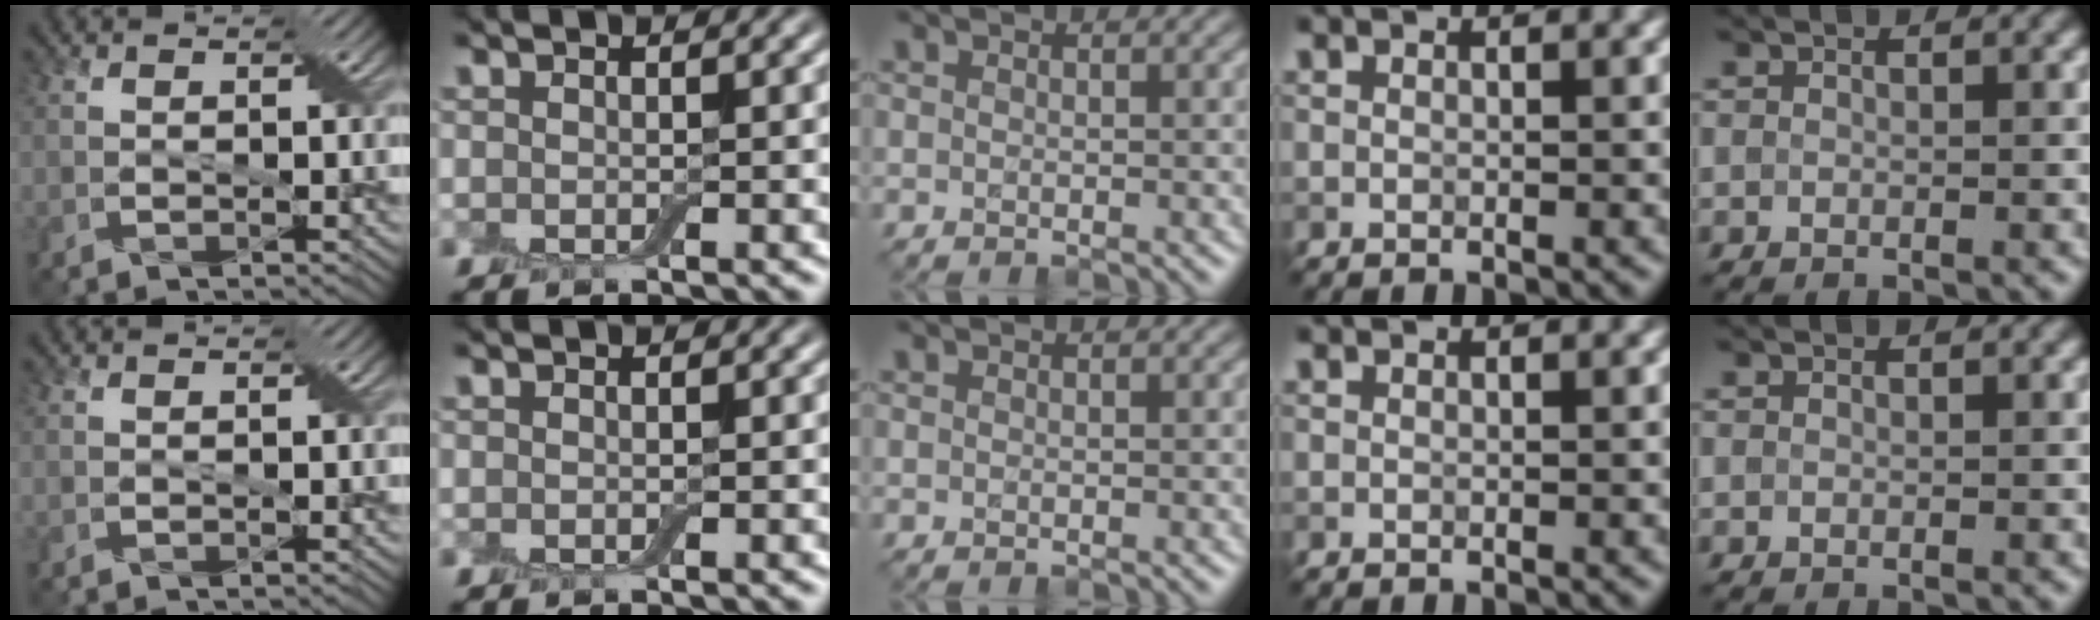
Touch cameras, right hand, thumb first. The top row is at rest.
{}